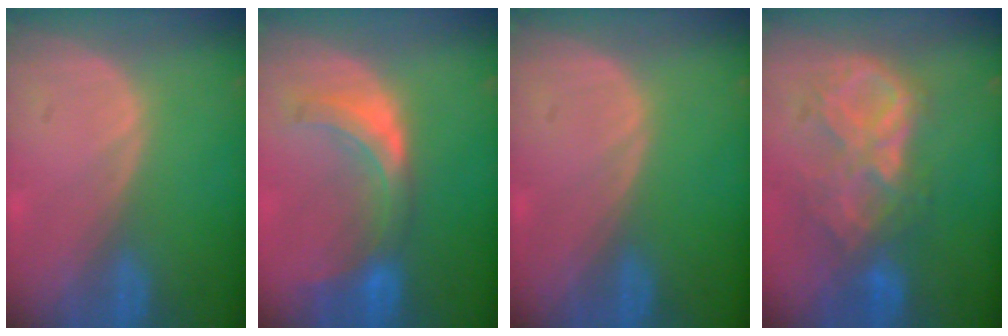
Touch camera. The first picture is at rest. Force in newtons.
{"total": 7.4, "press": 6.8, "slide": 2.8}
{"total": 0.0}
{"total": 9.1, "press": 7.9, "slide": 4.5}